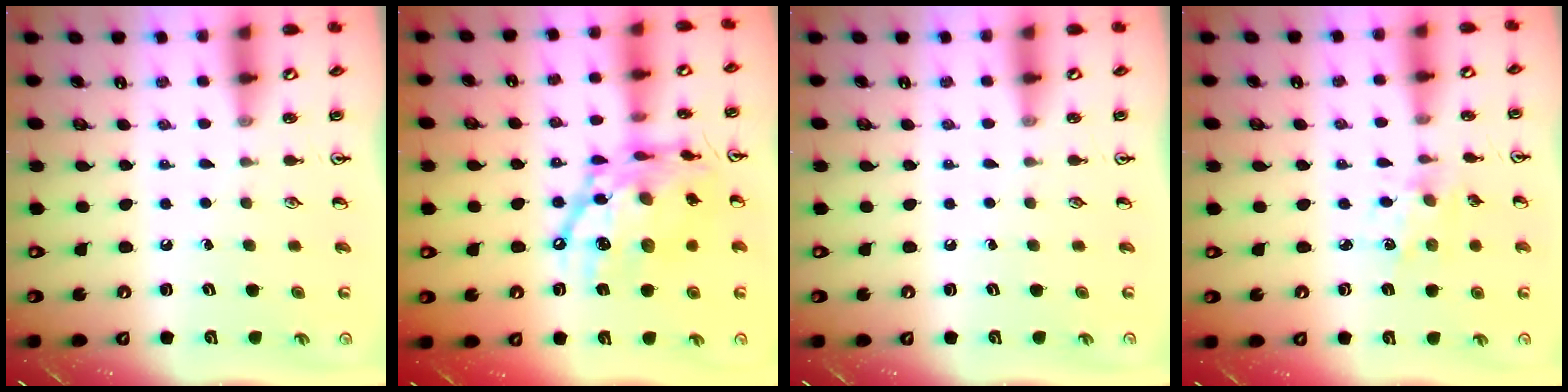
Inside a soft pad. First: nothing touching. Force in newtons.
{"total": 20.1, "press": 20.1, "slide": 1.7}
{"total": 0.0}
{"total": 2.5, "press": 2.4, "slide": 0.7}